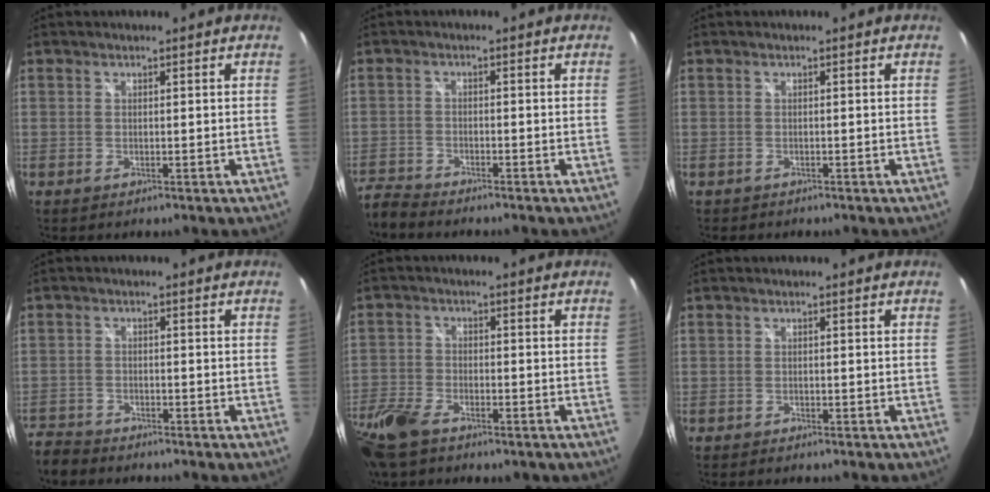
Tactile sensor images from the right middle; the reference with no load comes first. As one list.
[{"total": 5.0, "force": [-5.0, 0.4, 0.5], "torque": [-0.032, -0.013, -0.106]}, {"total": 0.8, "force": [-0.7, 0.5, 0.1], "torque": [-0.007, 0.000, -0.010]}, {"total": 6.1, "force": [-5.7, 2.1, 0.8], "torque": [-0.046, -0.011, -0.110]}, {"total": 13.0, "force": [-8.8, 6.6, 7.0], "torque": [-0.192, -0.031, -0.173]}, {"total": 1.3, "force": [-1.2, 0.3, 0.3], "torque": [-0.010, -0.005, -0.019]}]